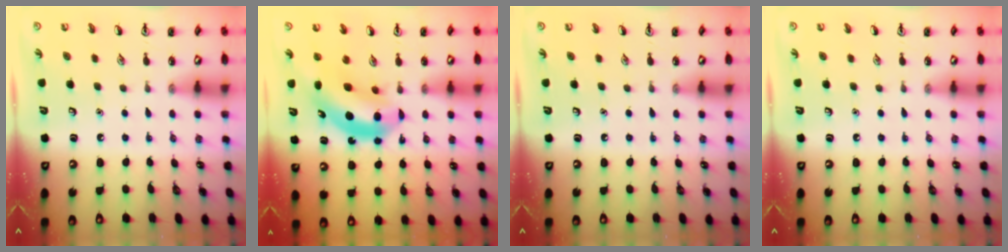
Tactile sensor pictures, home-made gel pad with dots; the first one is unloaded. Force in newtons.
{"total": 10.1, "press": 9.5, "slide": 3.4}
{"total": 0.0}
{"total": 0.0}